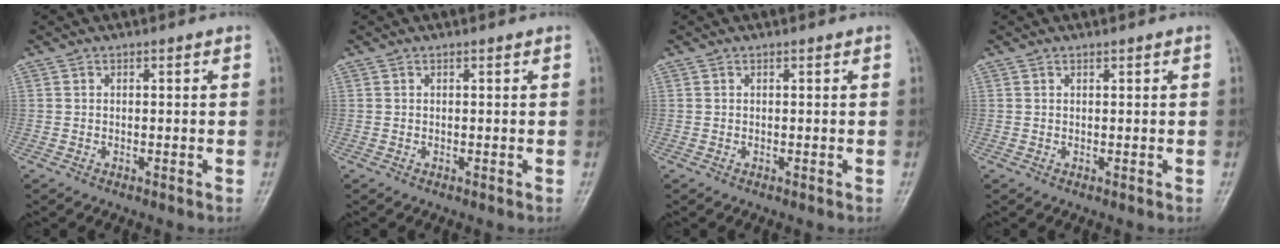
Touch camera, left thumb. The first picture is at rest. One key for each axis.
{"total": 0.0}
{"total": 0.0}
{"total": 0.0}